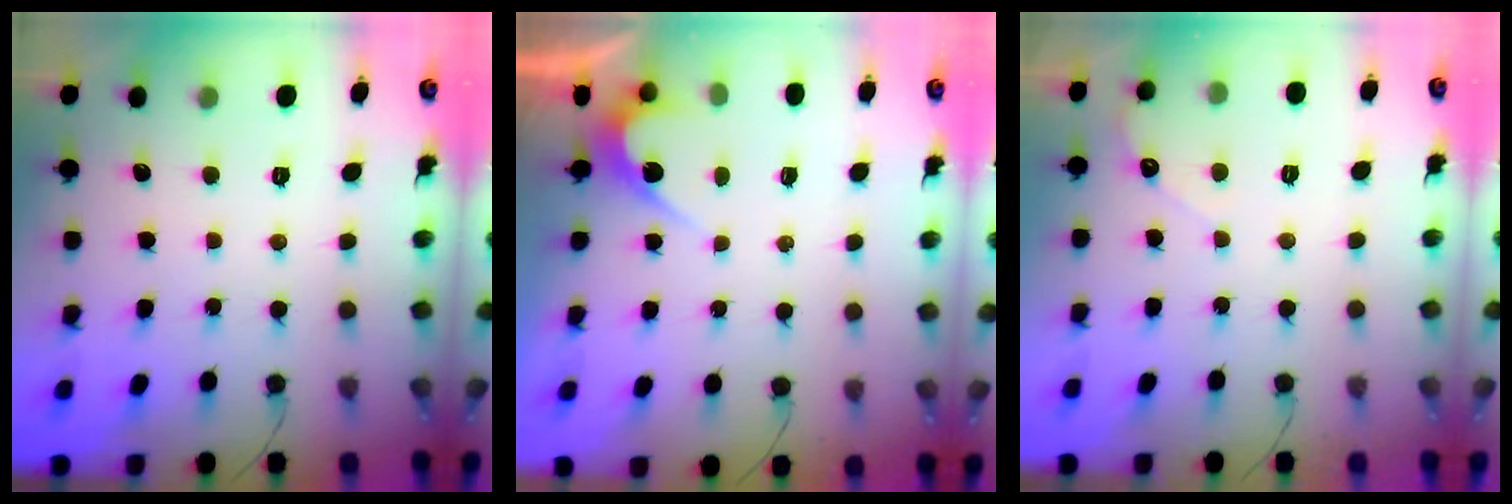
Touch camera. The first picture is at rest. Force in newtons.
{"total": 3.3, "press": 3.3, "slide": 0.1}
{"total": 2.6, "press": 2.6, "slide": 0.2}